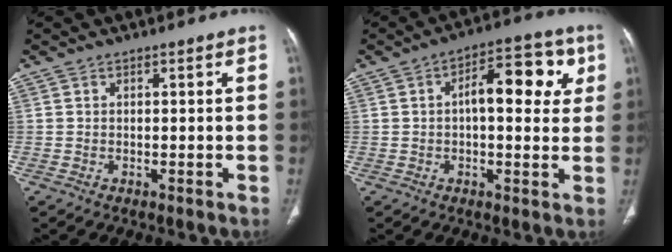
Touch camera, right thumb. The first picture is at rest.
{"total": 12.4, "force": [2.6, 5.9, 10.6], "torque": [-0.112, 0.020, 0.029]}